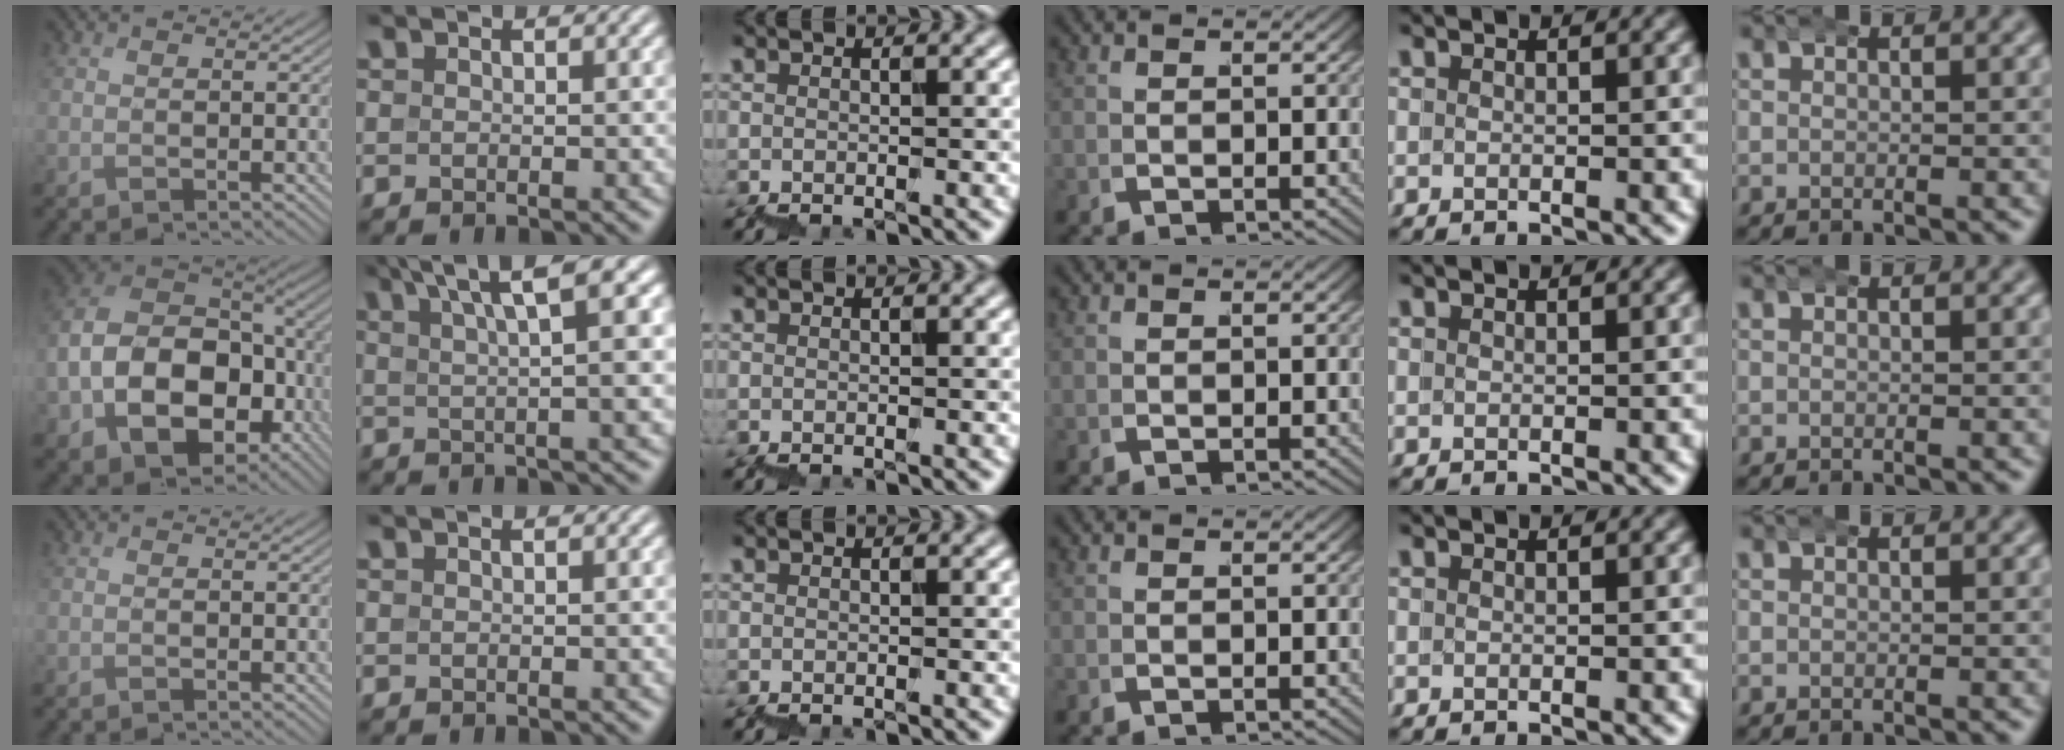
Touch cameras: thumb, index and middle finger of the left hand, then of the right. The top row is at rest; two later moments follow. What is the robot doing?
{"motion": "wrap", "object": "bubble wrap"}